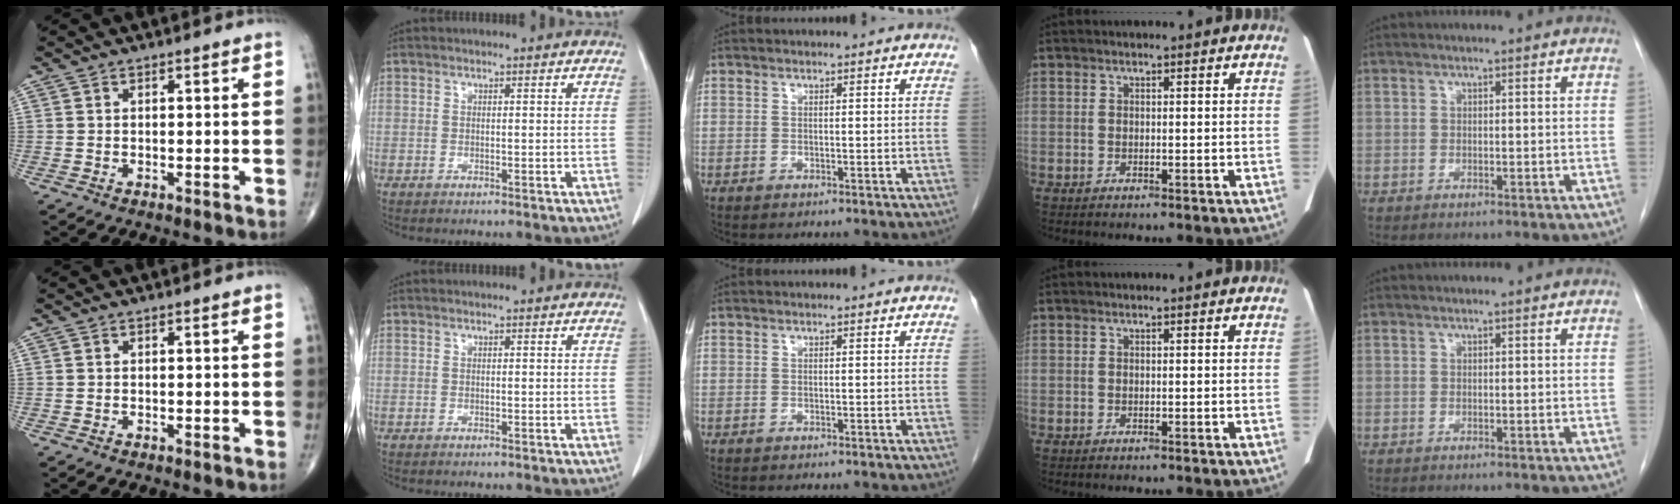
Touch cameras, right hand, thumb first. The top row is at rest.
{}